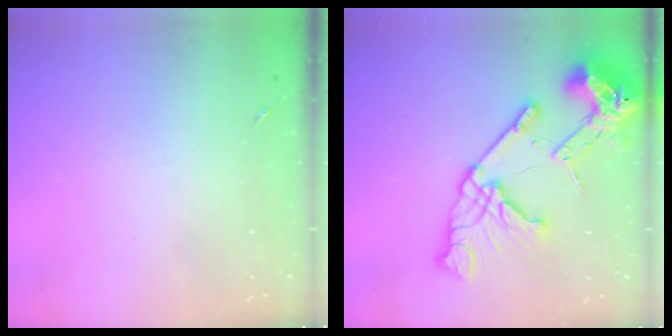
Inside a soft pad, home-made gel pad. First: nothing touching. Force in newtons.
{"total": 24.0, "press": 23.9, "slide": 2.5}